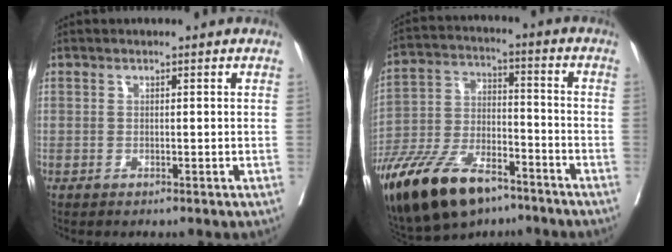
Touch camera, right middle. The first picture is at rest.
{"total": 18.3, "force": [-12.9, 7.1, 10.9], "torque": [-0.241, -0.017, -0.235]}